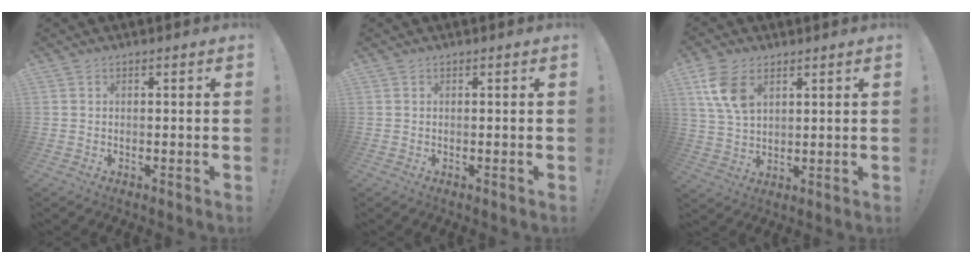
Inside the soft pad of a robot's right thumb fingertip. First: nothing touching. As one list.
[{"total": 0.0}, {"total": 10.3, "force": [4.8, 6.3, 6.6], "torque": [-0.131, -0.009, 0.092]}]